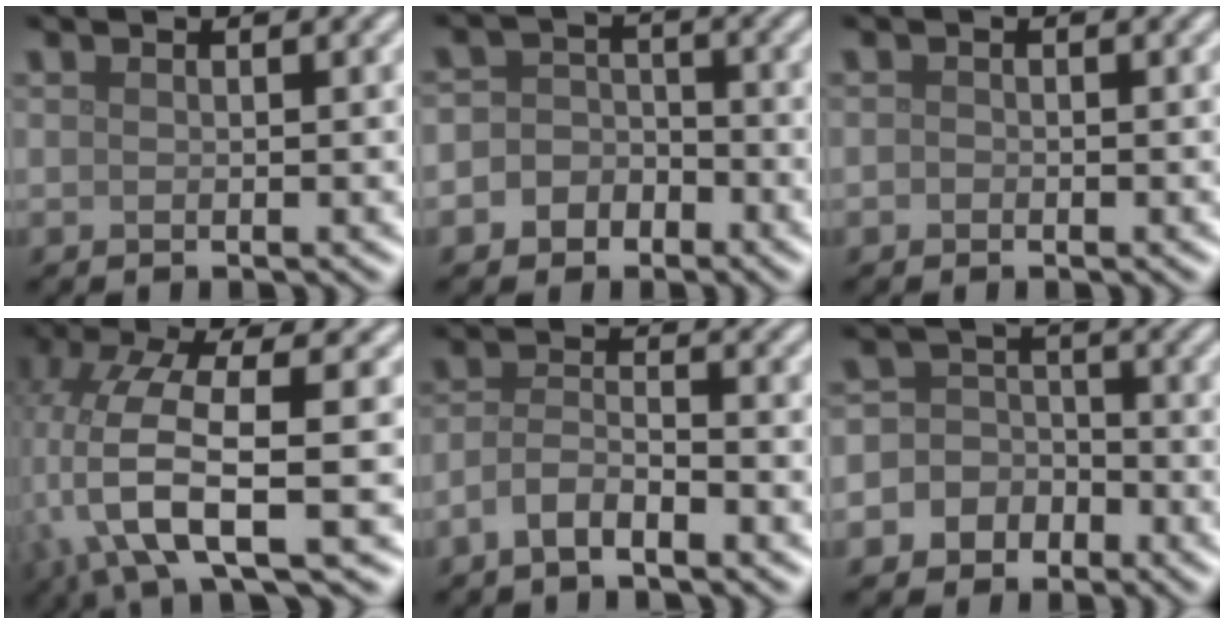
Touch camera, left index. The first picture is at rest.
{"total": 4.9, "force": [-2.2, 4.3, 0.9], "torque": [0.012, 0.010, -0.060]}
{"total": 0.5, "force": [-0.2, 0.4, 0.1], "torque": [-0.002, -0.003, -0.006]}
{"total": 8.9, "force": [-2.2, 3.1, 8.1], "torque": [-0.175, -0.003, -0.043]}
{"total": 3.0, "force": [-2.0, 1.0, 2.0], "torque": [-0.043, 0.007, -0.046]}
{"total": 6.8, "force": [-3.0, 6.1, 1.1], "torque": [-0.009, 0.012, -0.075]}